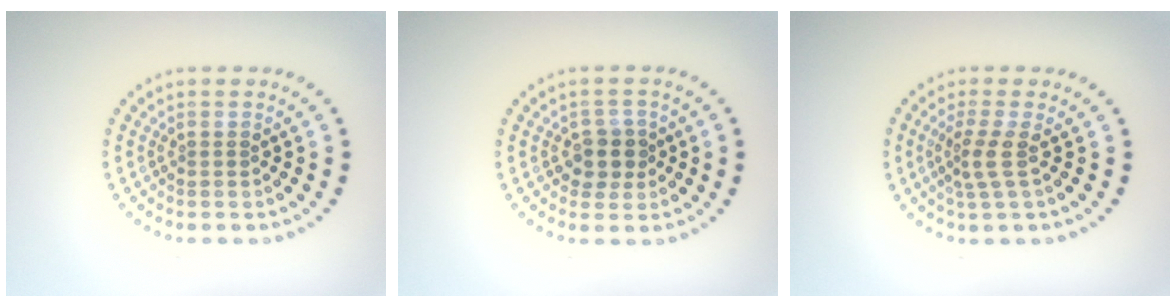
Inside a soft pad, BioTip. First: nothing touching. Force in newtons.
{"total": 2.5, "press": 2.3, "slide": 1.0}
{"total": 2.2, "press": 1.6, "slide": 1.5}